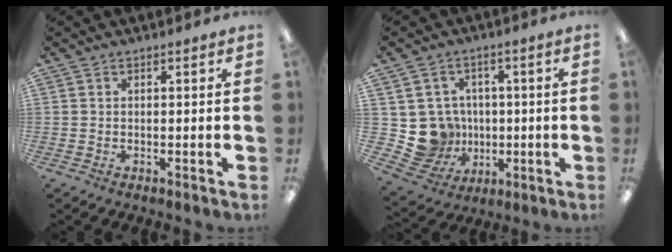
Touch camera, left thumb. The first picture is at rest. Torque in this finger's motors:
{"motor_torque": [-0.02, 0.04, 0.27, -0.36, 0.01]}